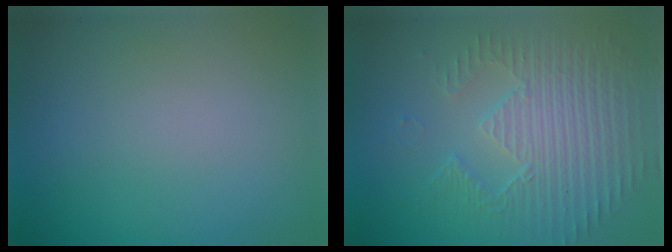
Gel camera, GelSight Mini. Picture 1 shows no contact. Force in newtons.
{"total": 3.9, "press": 3.6, "slide": 1.5}